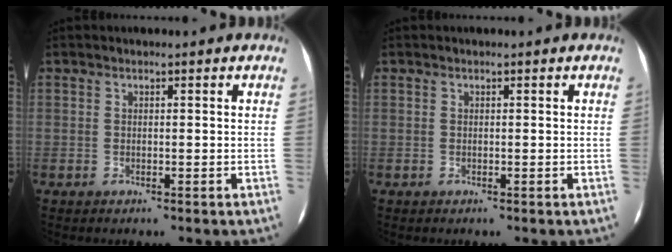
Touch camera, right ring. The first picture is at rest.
{"total": 0.0}